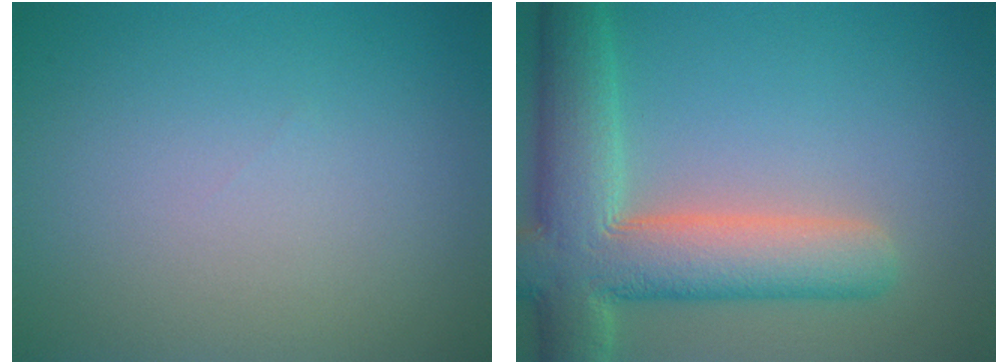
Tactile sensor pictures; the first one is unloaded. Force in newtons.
{"total": 9.5, "press": 9.5, "slide": 1.2}